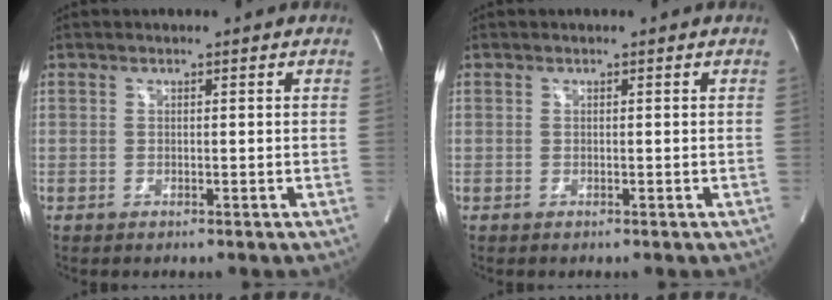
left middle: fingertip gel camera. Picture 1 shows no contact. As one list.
[{"total": 0.0}]